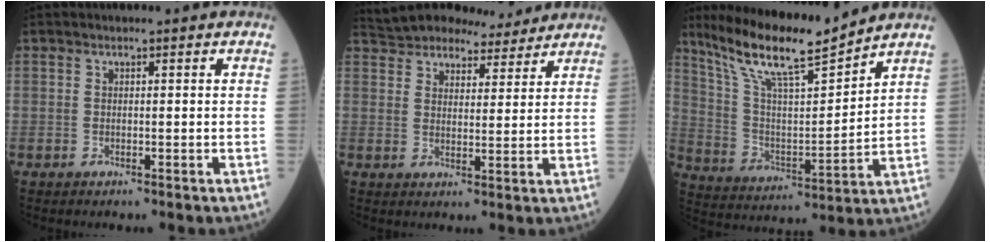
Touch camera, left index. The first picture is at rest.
{"total": 12.5, "force": [11.7, 3.3, 3.1], "torque": [-0.046, 0.022, 0.173]}
{"total": 14.8, "force": [12.5, 1.0, 7.9], "torque": [-0.154, 0.000, 0.233]}